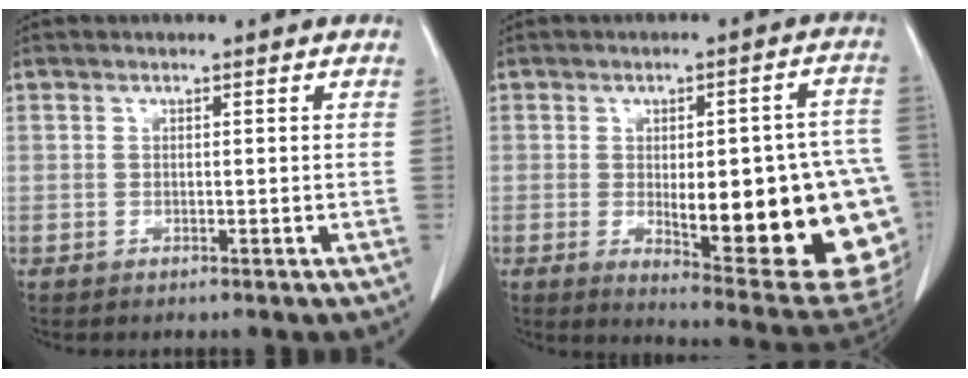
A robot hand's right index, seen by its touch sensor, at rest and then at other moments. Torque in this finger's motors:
{"motor_torque": [2.14, 0.00, 0.92, 0.20]}